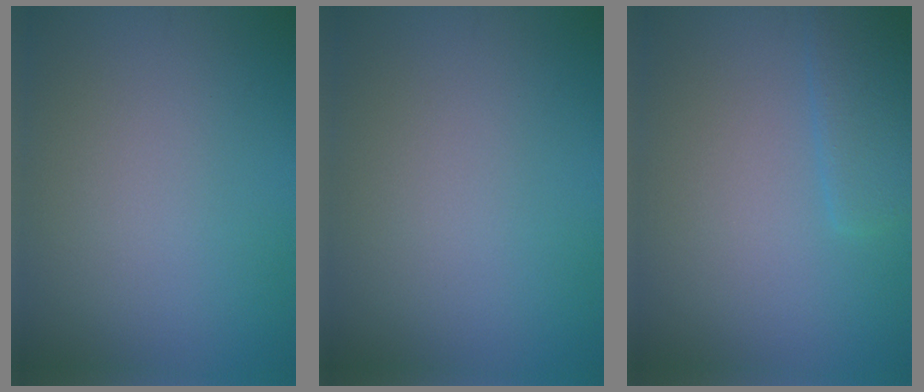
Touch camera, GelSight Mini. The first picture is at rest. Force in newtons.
{"total": 0.0}
{"total": 2.5, "press": 2.5, "slide": 0.3}